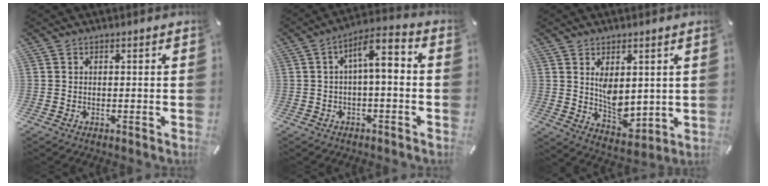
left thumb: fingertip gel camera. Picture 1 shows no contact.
{"total": 7.7, "force": [0.6, 3.1, 7.1], "torque": [-0.124, 0.005, 0.009]}
{"total": 7.2, "force": [2.1, 4.8, 5.0], "torque": [-0.079, -0.020, 0.038]}